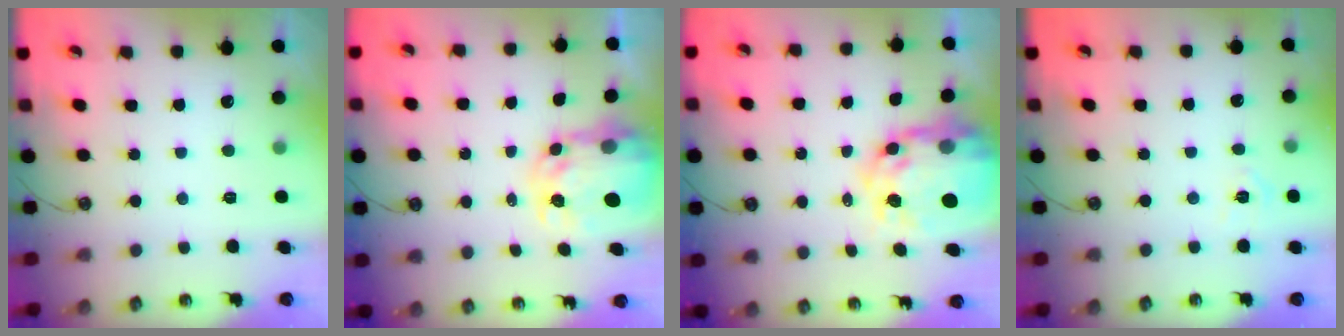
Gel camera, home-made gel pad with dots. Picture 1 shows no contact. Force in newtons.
{"total": 6.7, "press": 6.7, "slide": 0.6}
{"total": 16.1, "press": 16.1, "slide": 1.4}
{"total": 5.1, "press": 5.0, "slide": 0.5}